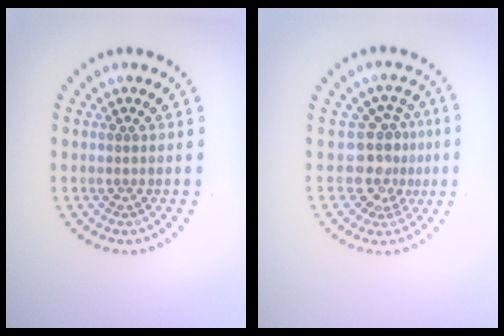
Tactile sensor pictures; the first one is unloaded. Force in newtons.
{"total": 3.4, "press": 2.5, "slide": 2.2}